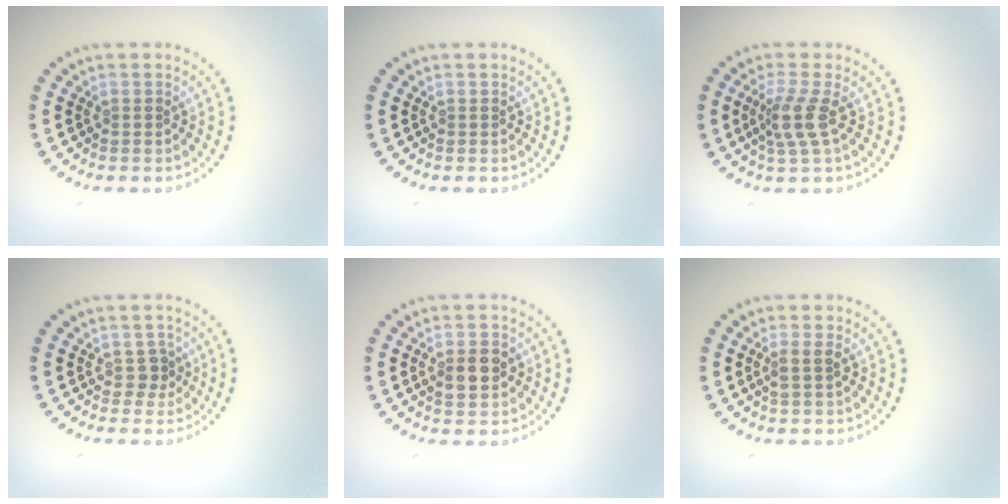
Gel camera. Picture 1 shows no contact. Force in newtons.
{"total": 0.0}
{"total": 2.7, "press": 2.0, "slide": 1.8}
{"total": 1.3, "press": 1.0, "slide": 0.9}
{"total": 2.8, "press": 2.8, "slide": 0.1}
{"total": 1.3, "press": 1.1, "slide": 0.5}